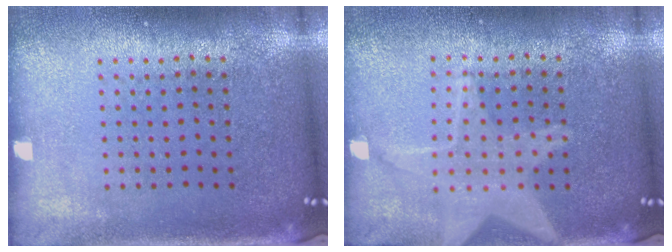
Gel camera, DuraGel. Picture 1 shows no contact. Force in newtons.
{"total": 3.0, "press": 3.0, "slide": 0.4}